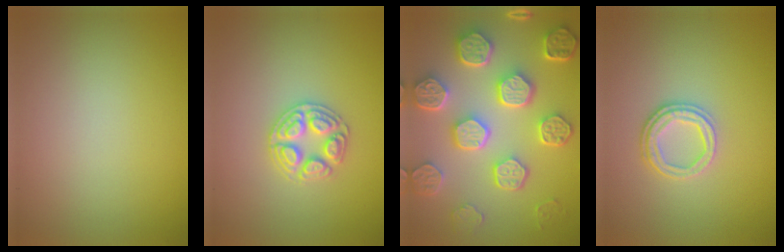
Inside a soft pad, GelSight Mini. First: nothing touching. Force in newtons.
{"total": 3.0, "press": 2.9, "slide": 0.4}
{"total": 8.8, "press": 6.7, "slide": 5.7}
{"total": 2.6, "press": 2.3, "slide": 1.3}